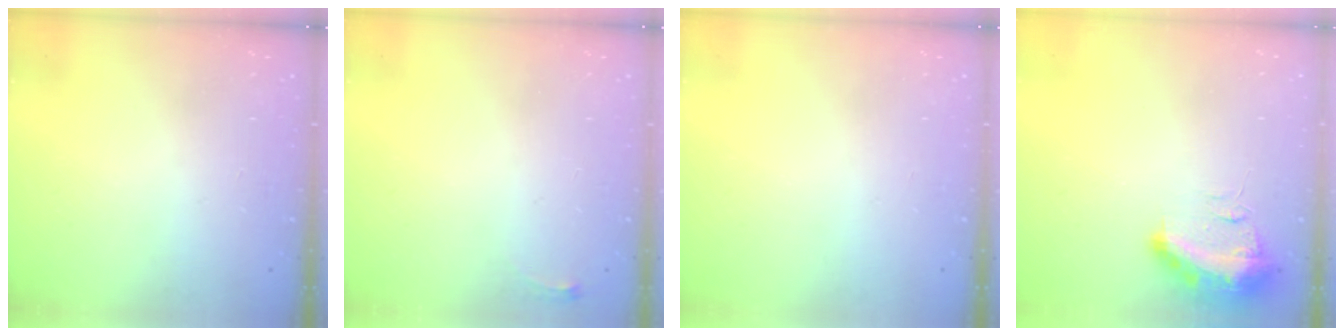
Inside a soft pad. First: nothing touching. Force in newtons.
{"total": 2.8, "press": 2.8, "slide": 0.4}
{"total": 0.0}
{"total": 17.3, "press": 13.2, "slide": 11.2}